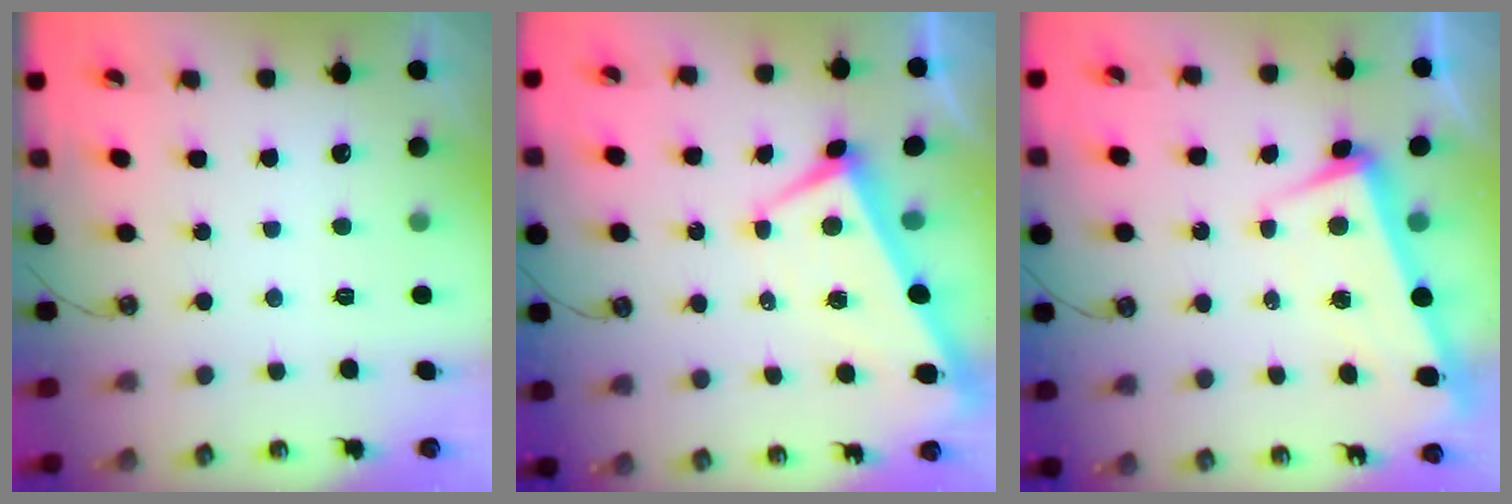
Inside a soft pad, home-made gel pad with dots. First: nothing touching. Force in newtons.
{"total": 0.9, "press": 0.4, "slide": 0.9}
{"total": 2.3, "press": 1.3, "slide": 1.9}